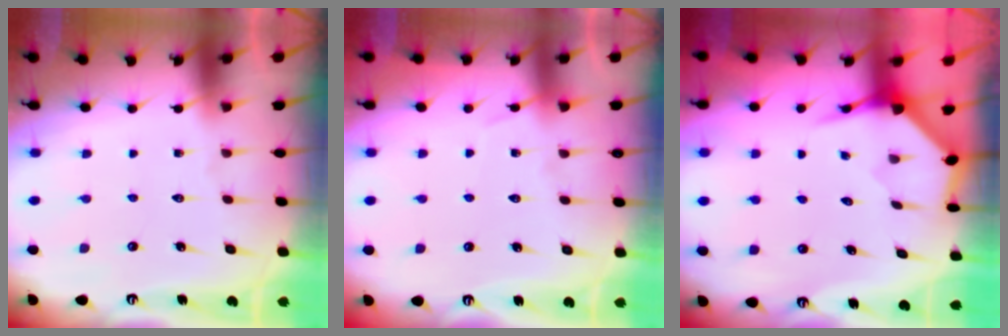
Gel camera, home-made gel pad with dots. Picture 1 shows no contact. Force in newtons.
{"total": 6.4, "press": 6.4, "slide": 0.8}
{"total": 3.9, "press": 3.9, "slide": 0.5}